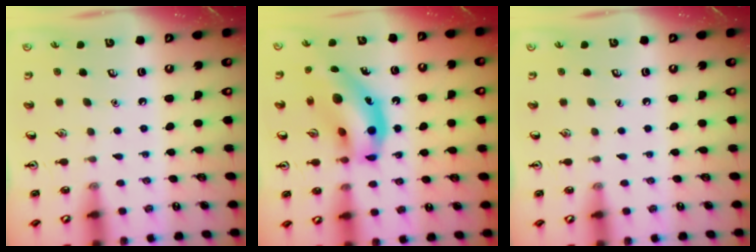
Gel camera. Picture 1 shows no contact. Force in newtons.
{"total": 16.5, "press": 15.8, "slide": 4.8}
{"total": 0.0}